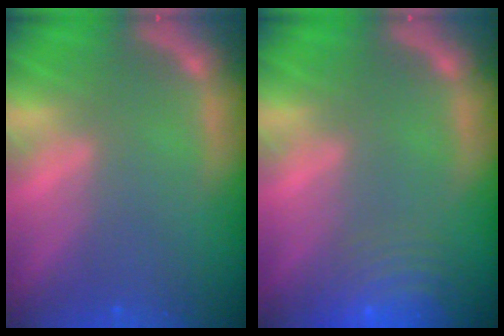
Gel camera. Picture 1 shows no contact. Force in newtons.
{"total": 10.0}